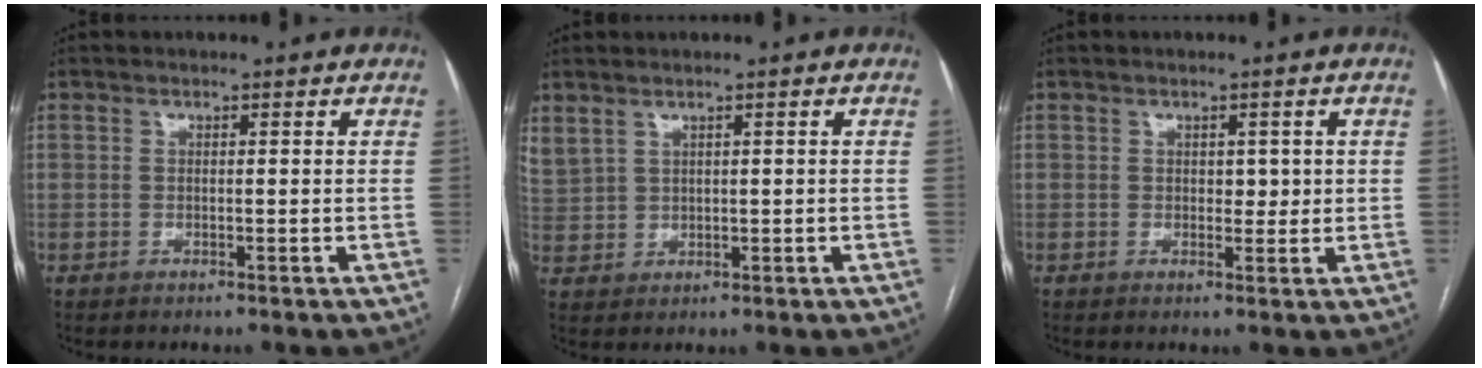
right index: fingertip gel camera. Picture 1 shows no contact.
{"total": 5.0, "force": [3.0, 3.2, 2.4], "torque": [-0.071, 0.012, 0.077]}
{"total": 2.1, "force": [0.4, 1.4, 1.5], "torque": [-0.015, 0.002, 0.006]}